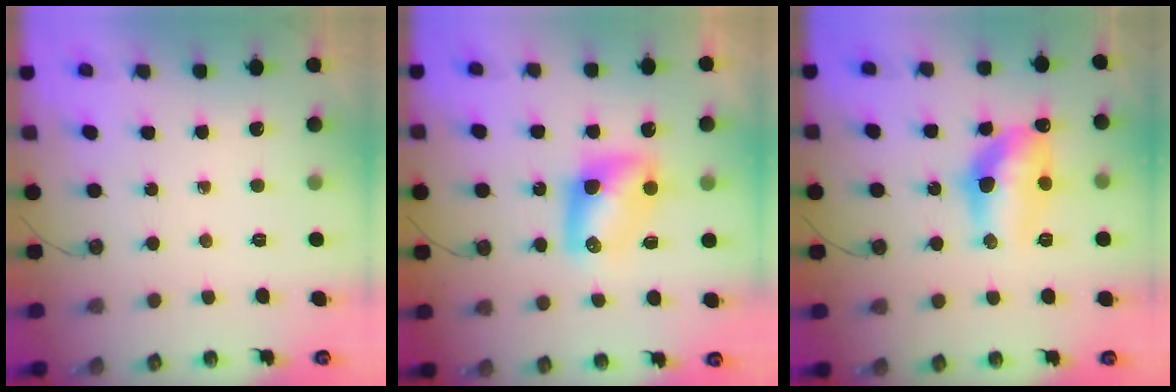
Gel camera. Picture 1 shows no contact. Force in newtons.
{"total": 9.4, "press": 9.4, "slide": 0.4}
{"total": 15.2, "press": 14.6, "slide": 4.3}